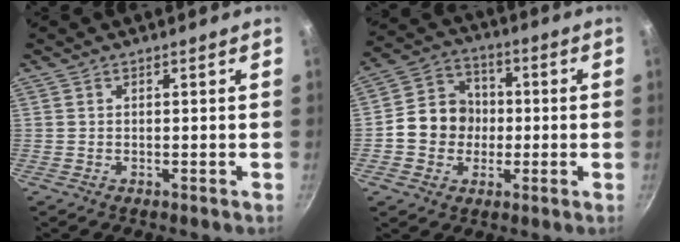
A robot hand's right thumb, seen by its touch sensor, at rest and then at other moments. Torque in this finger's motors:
{"motor_torque": [0.90, 1.27, 0.63, -0.76, 0.17]}